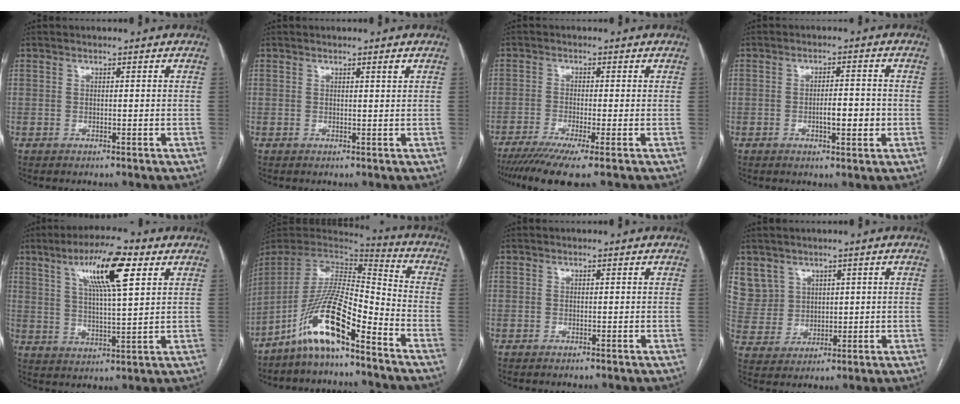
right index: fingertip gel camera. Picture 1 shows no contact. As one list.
[{"total": 0.8, "force": [0.6, -0.1, 0.6], "torque": [-0.011, -0.002, 0.010]}, {"total": 8.0, "force": [-5.7, -0.5, 5.5], "torque": [-0.083, -0.018, -0.093]}, {"total": 4.6, "force": [-1.0, 1.2, 4.3], "torque": [-0.071, 0.000, -0.013]}, {"total": 11.7, "force": [5.7, 1.6, 10.1], "torque": [-0.177, 0.010, 0.094]}, {"total": 13.4, "force": [-8.9, 2.0, 9.8], "torque": [-0.193, 0.006, -0.165]}, {"total": 0.0}, {"total": 8.5, "force": [4.6, 7.1, 0.7], "torque": [-0.026, 0.020, 0.111]}]